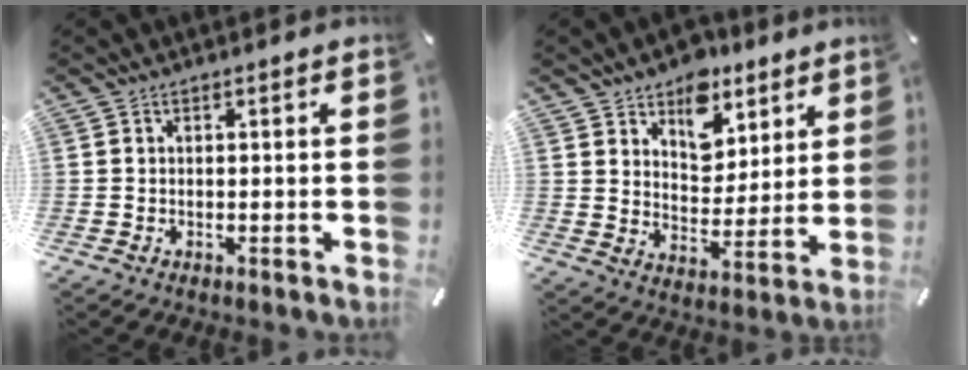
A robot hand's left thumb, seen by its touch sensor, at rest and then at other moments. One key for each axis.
{"total": 10.7, "fx": 7.0, "fy": 7.5, "fz": 3.0, "tx": -0.043, "ty": -0.051, "tz": 0.129}